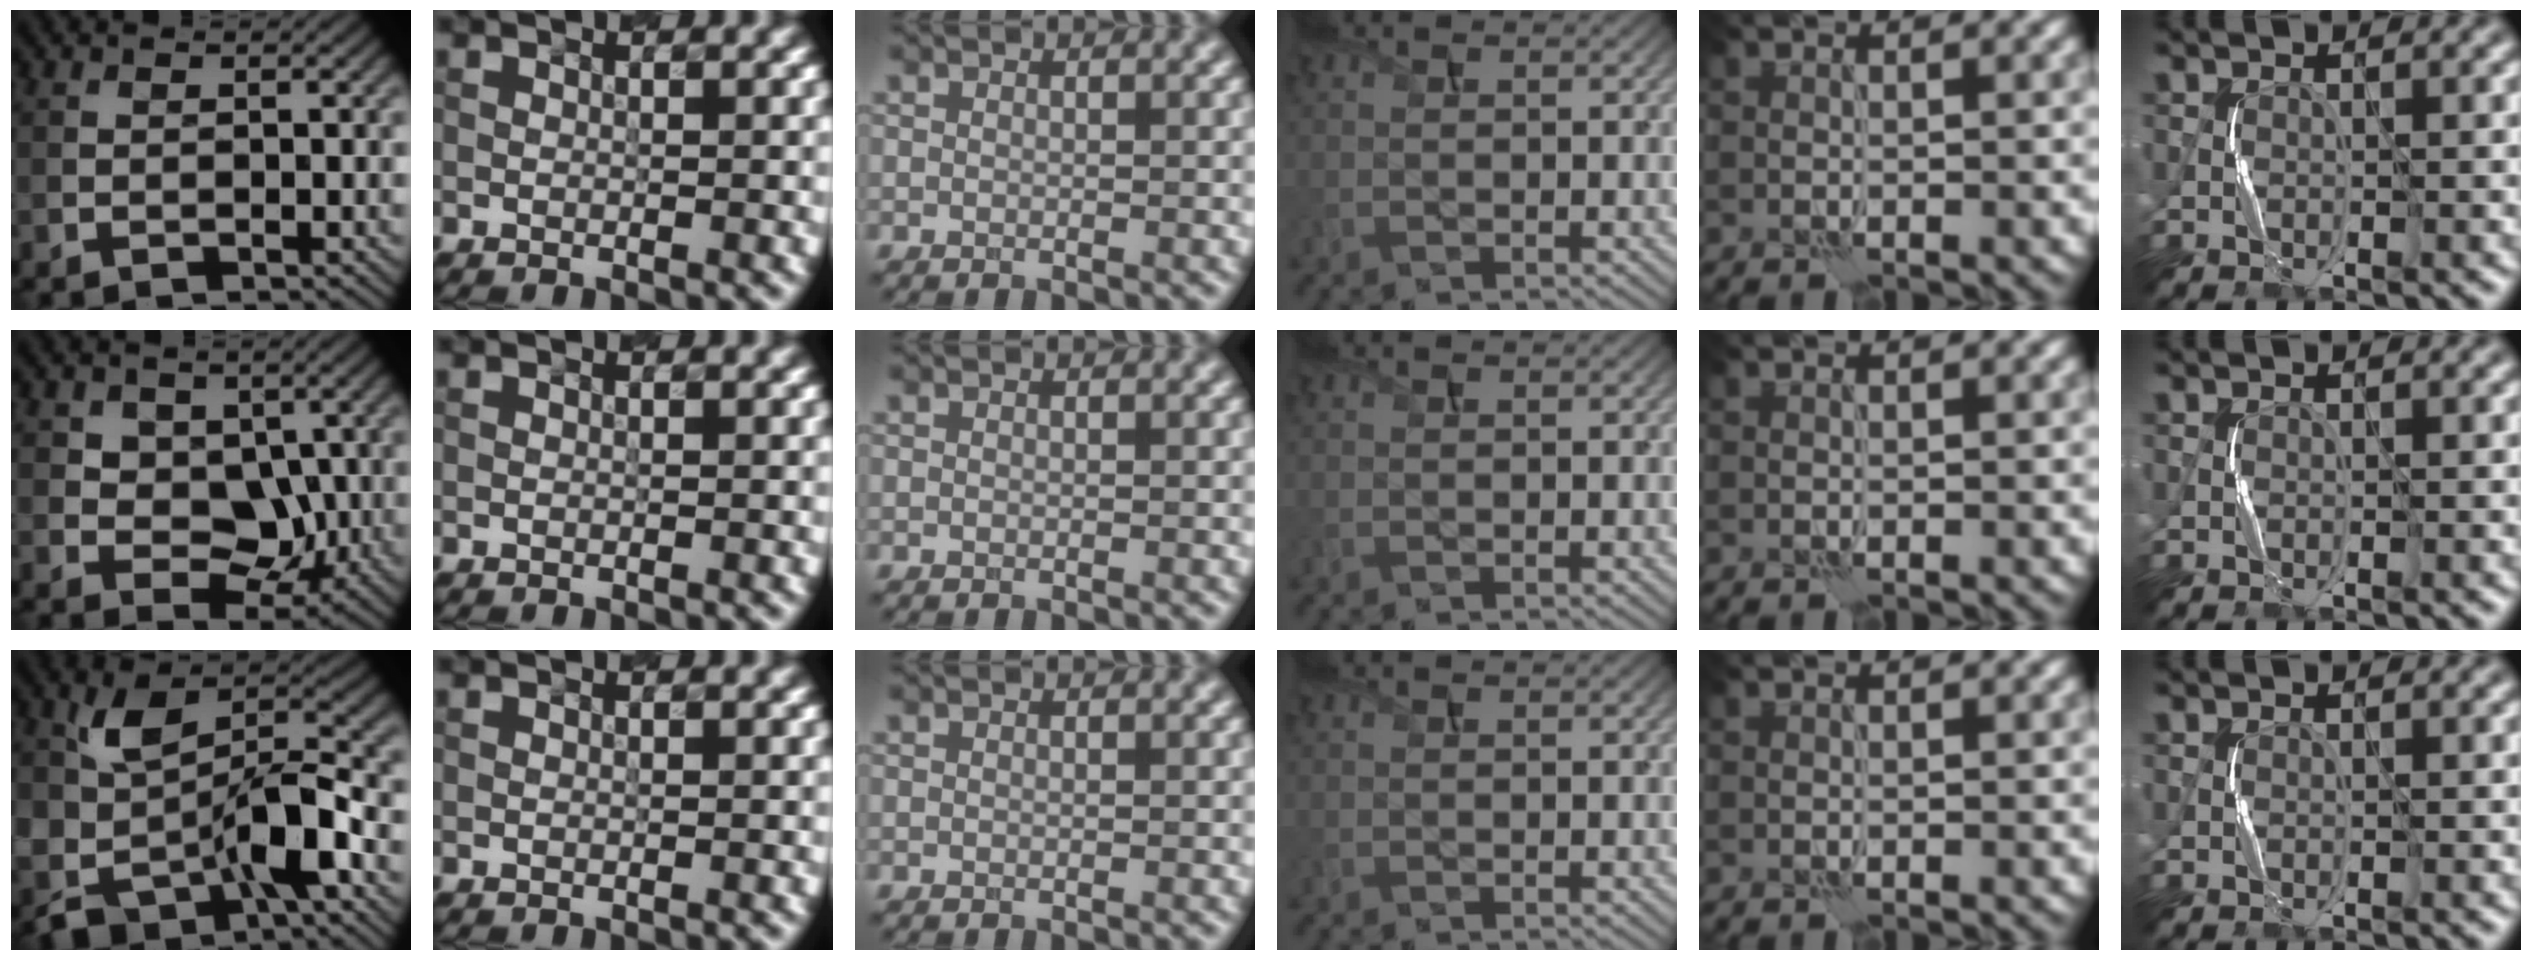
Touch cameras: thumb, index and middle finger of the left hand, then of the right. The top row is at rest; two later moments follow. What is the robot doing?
{"motion": "squeeze", "object": "stress ball aka squeeze ball"}